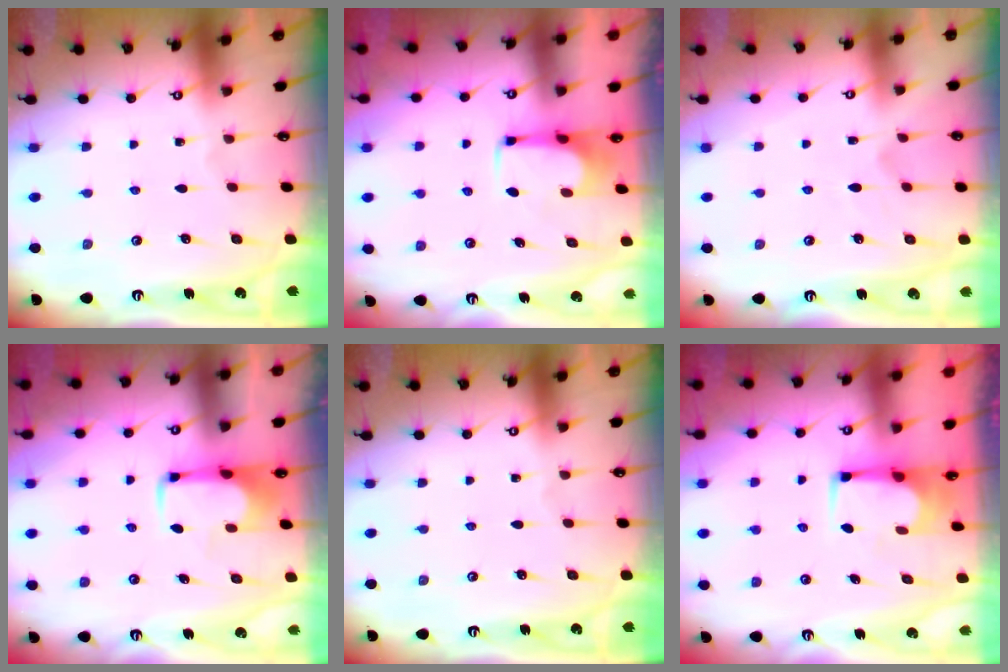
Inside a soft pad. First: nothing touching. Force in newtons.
{"total": 0.0}
{"total": 2.4, "press": 2.2, "slide": 1.1}
{"total": 2.0, "press": 2.0, "slide": 0.4}
{"total": 0.0}
{"total": 2.1, "press": 2.1, "slide": 0.1}